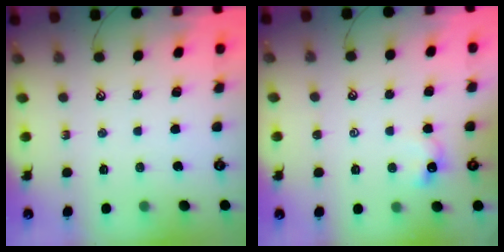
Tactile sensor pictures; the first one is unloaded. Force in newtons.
{"total": 1.7, "press": 1.7, "slide": 0.3}